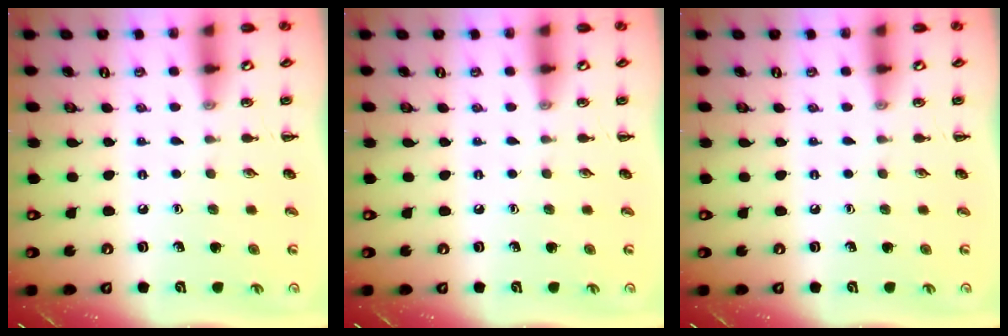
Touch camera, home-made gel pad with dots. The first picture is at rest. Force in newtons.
{"total": 0.0}
{"total": 0.0}